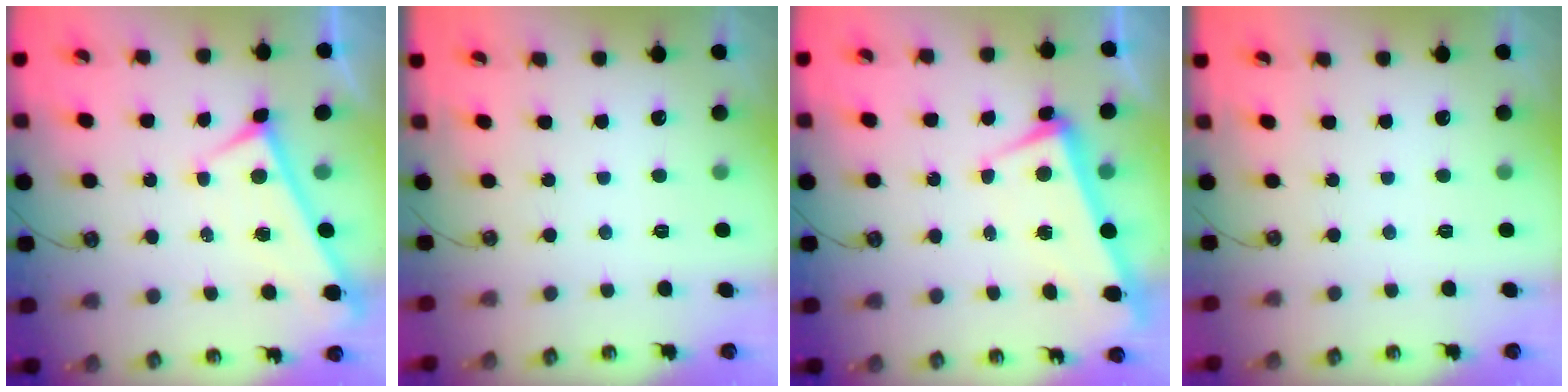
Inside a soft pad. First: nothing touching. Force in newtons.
{"total": 0.0}
{"total": 2.2, "press": 2.1, "slide": 0.9}
{"total": 0.0}